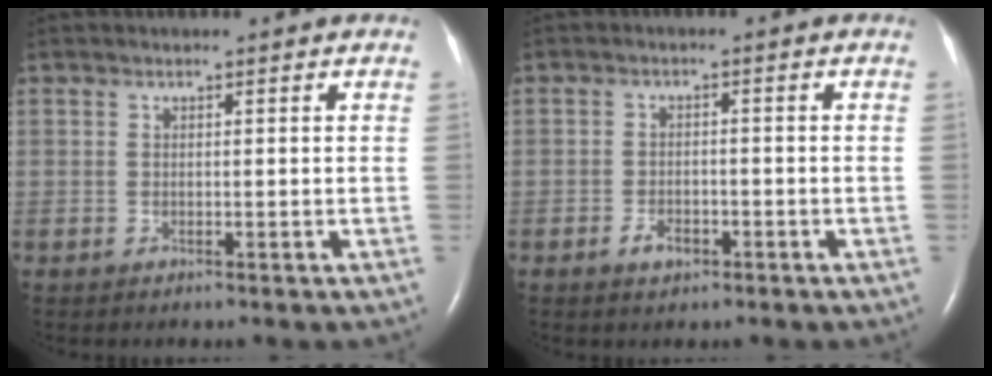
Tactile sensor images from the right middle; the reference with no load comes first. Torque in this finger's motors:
{"motor_torque": [0.34, -0.12, 0.04, 0.01]}